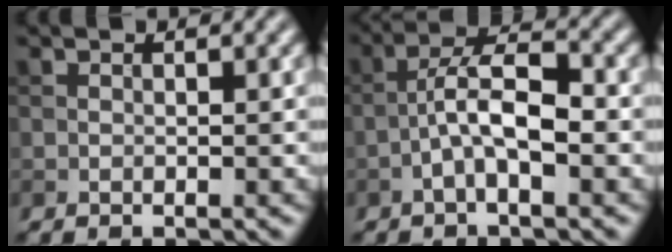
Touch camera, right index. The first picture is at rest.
{"total": 4.9, "force": [-1.5, 1.6, 4.4], "torque": [-0.081, 0.016, -0.032]}